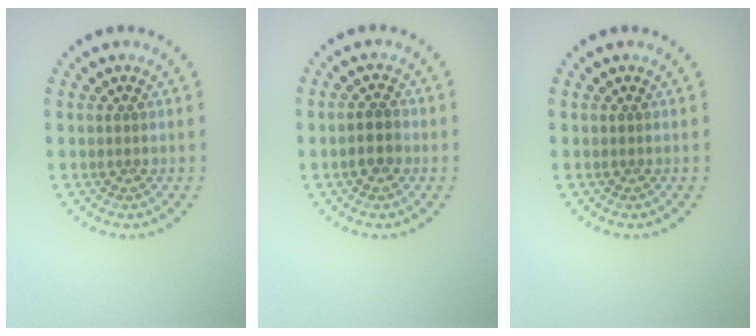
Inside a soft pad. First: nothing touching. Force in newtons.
{"total": 1.9, "press": 1.8, "slide": 0.6}
{"total": 0.0}